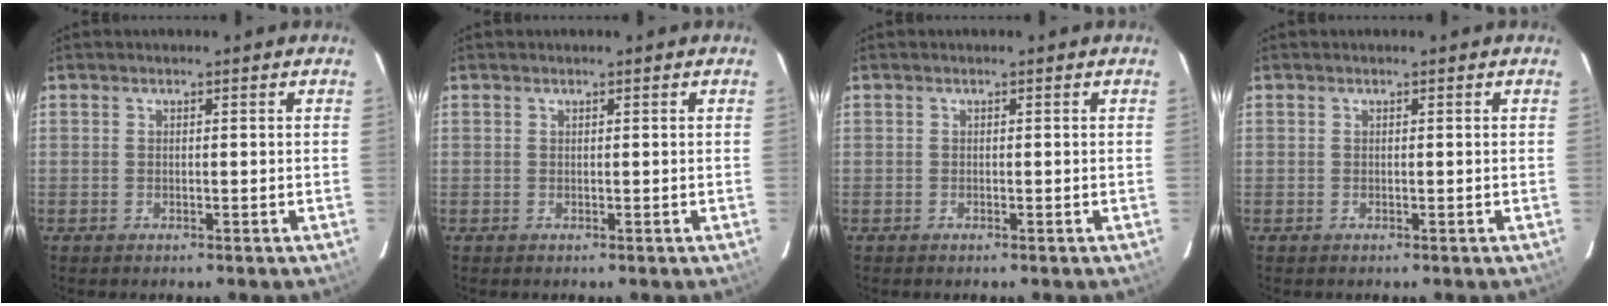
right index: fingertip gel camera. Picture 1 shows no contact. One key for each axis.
{"total": 0.0}
{"total": 0.0}
{"total": 0.0}